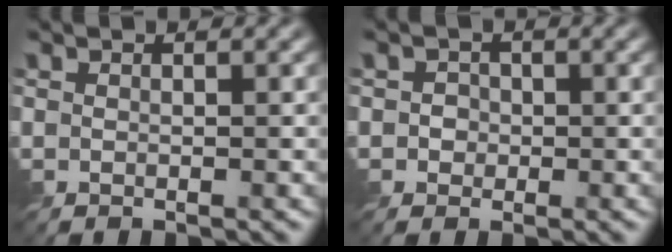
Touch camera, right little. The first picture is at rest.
{"total": 1.6, "force": [-0.1, 1.5, 0.5], "torque": [-0.001, 0.004, -0.003]}